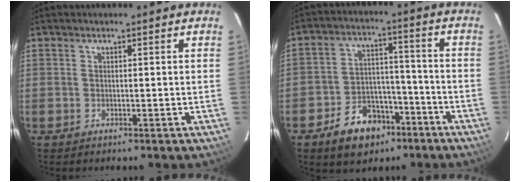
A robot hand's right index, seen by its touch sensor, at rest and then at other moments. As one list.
[{"total": 11.6, "force": [-7.2, 7.7, 5.0], "torque": [-0.106, 0.030, -0.099]}]